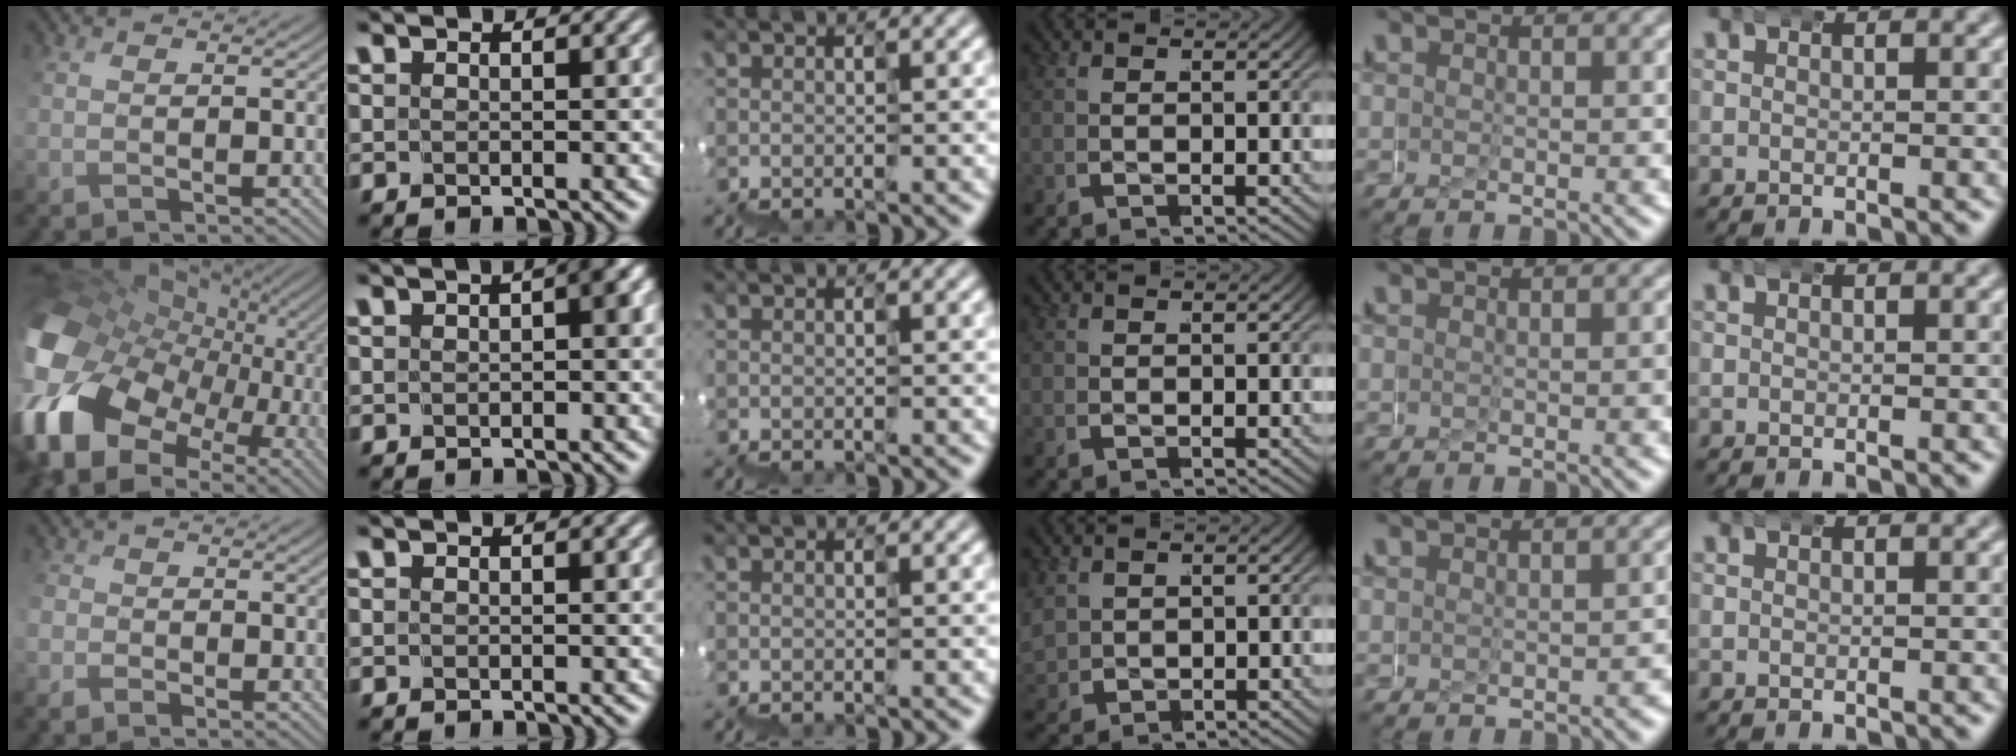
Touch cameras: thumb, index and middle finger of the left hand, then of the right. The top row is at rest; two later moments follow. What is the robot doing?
{"motion": "wrap", "object": "ethernet cable"}